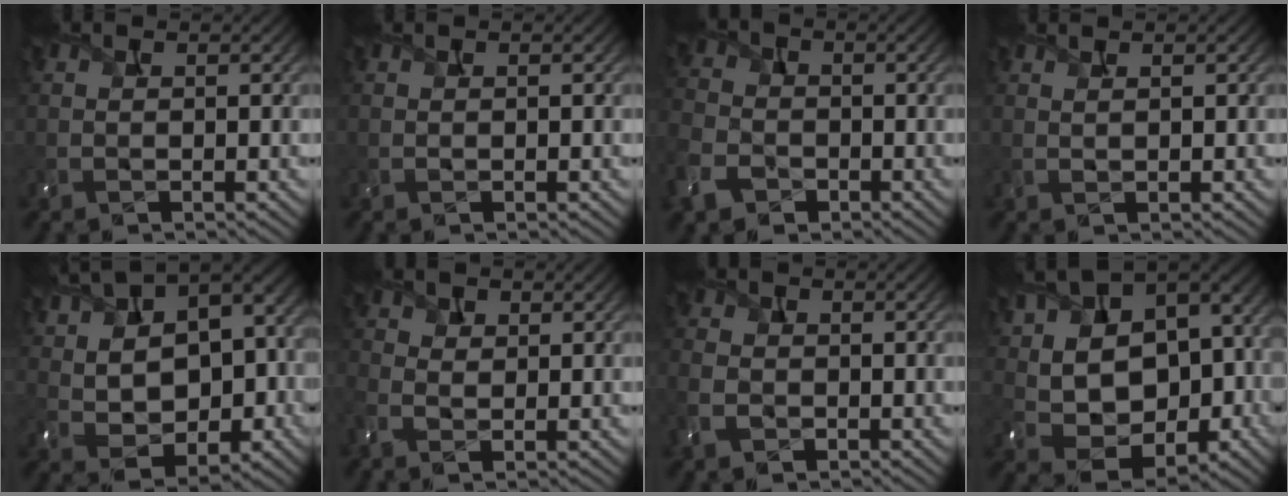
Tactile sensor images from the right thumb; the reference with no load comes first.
{"total": 0.0}
{"total": 7.0, "force": [-3.6, 5.1, 3.2], "torque": [-0.104, -0.016, -0.087]}
{"total": 0.9, "force": [0.7, -0.1, 0.6], "torque": [-0.017, 0.003, 0.010]}
{"total": 13.4, "force": [2.1, 8.8, 10.0], "torque": [-0.191, -0.002, 0.050]}
{"total": 3.1, "force": [0.1, 2.3, 2.1], "torque": [-0.054, 0.001, -0.003]}
{"total": 4.3, "force": [-1.6, 3.2, 2.4], "torque": [-0.072, -0.009, -0.040]}
{"total": 14.9, "force": [1.6, 10.2, 10.7], "torque": [-0.212, -0.013, 0.048]}